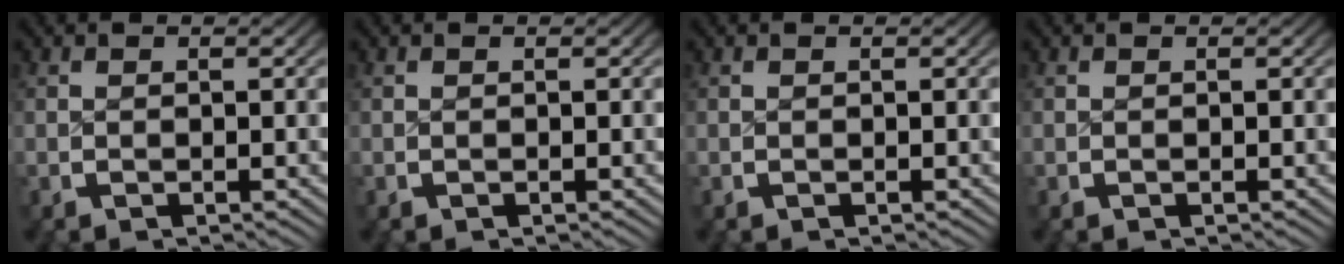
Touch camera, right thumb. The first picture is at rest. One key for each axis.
{"total": 0.0}
{"total": 0.0}
{"total": 0.0}